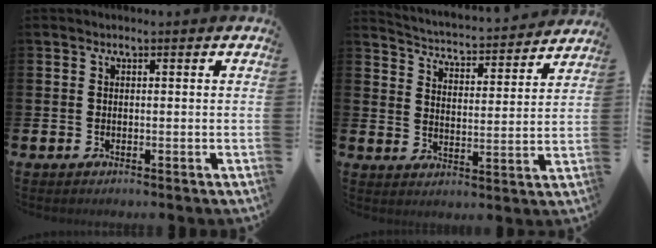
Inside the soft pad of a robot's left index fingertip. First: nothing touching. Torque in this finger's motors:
{"motor_torque": [0.85, -1.29, 0.05, 0.01]}